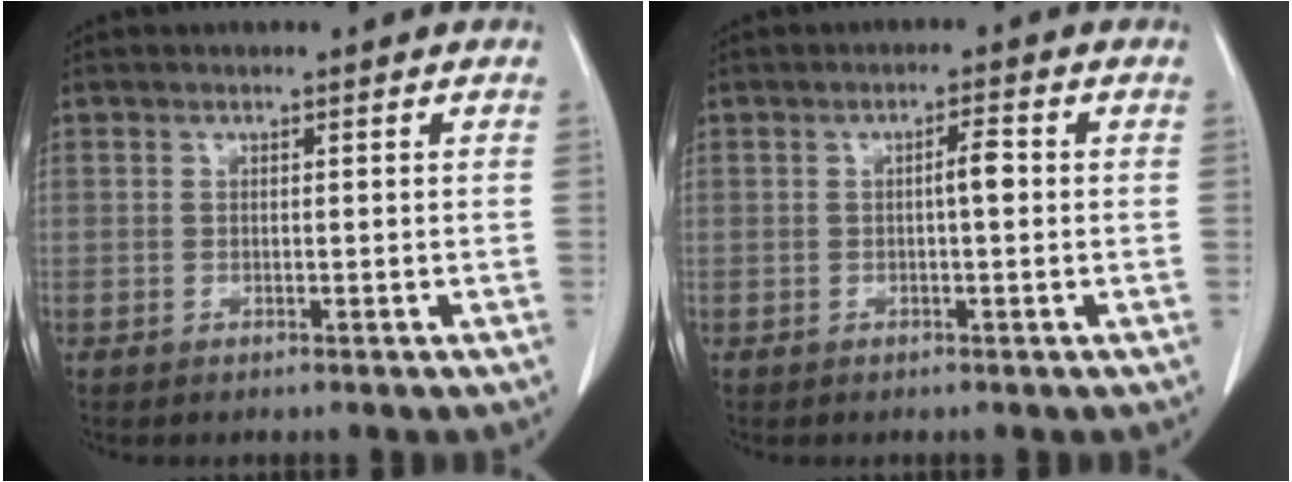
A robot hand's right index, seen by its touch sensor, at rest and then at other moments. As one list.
[{"total": 2.5, "force": [0.0, 0.4, 2.4], "torque": [-0.040, 0.004, 0.000]}]